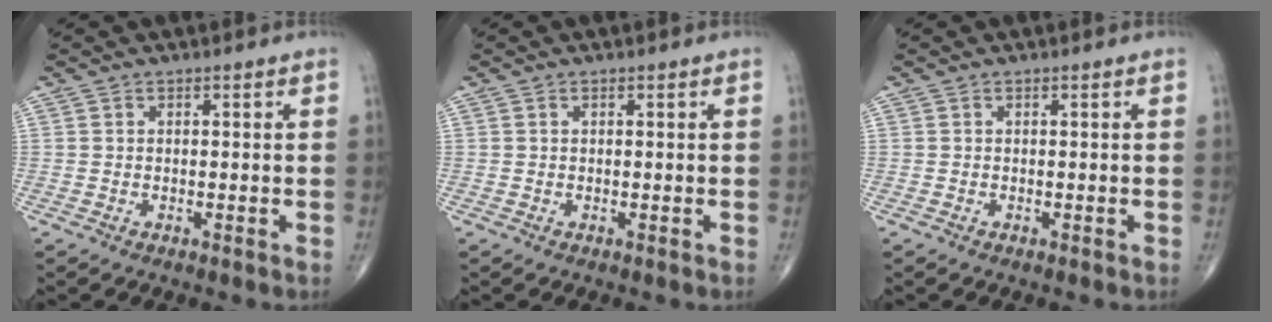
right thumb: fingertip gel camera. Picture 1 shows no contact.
{"total": 0.0}
{"total": 0.0}